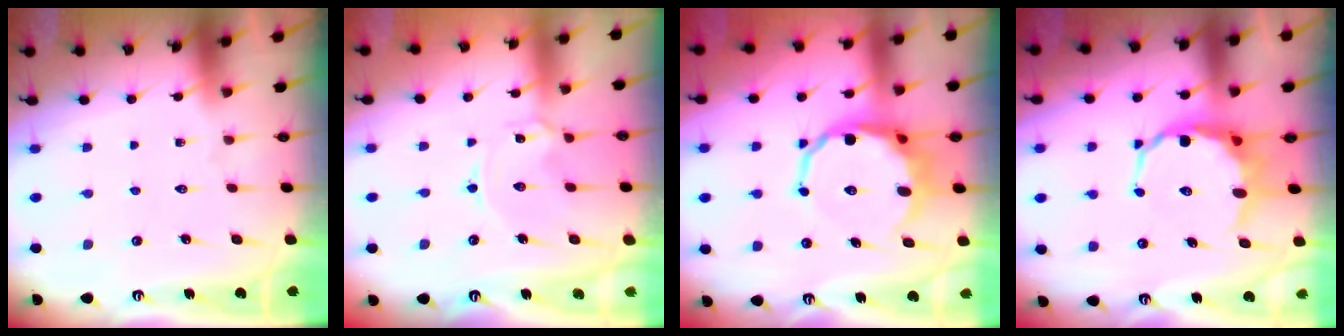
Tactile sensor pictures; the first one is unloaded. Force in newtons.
{"total": 2.4, "press": 2.4, "slide": 0.4}
{"total": 11.6, "press": 11.2, "slide": 3.0}
{"total": 9.4, "press": 9.2, "slide": 2.2}